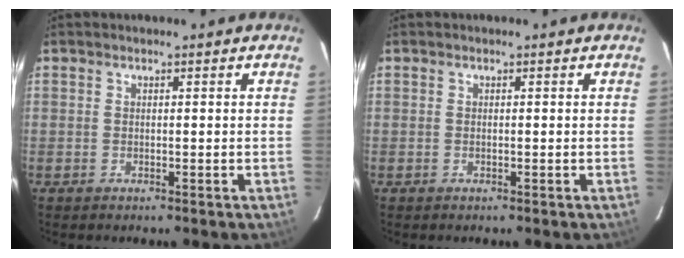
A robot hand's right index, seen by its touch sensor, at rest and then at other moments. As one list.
[{"total": 0.0}]